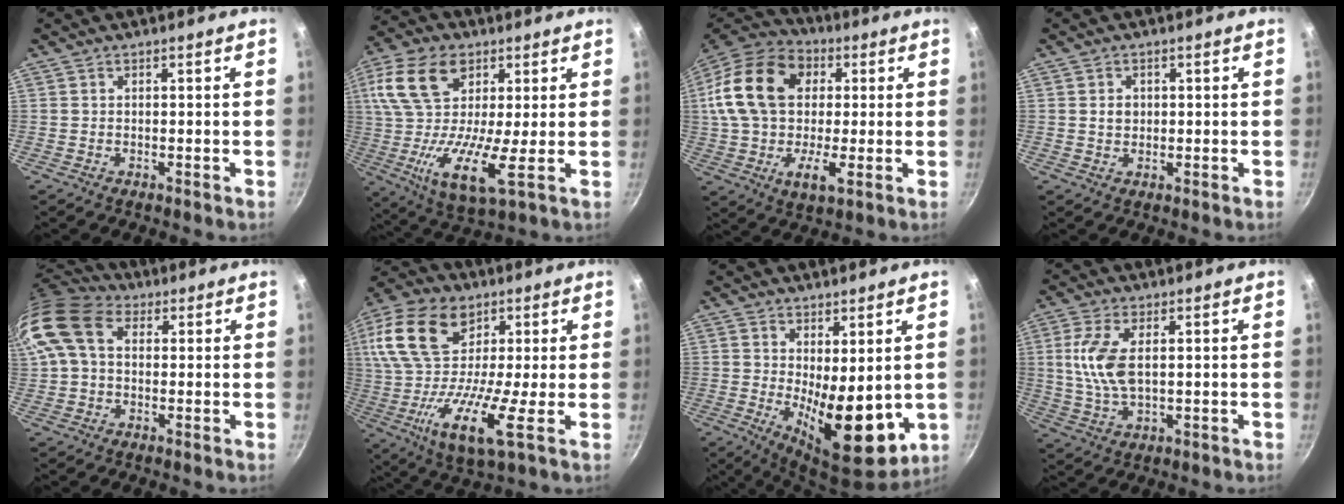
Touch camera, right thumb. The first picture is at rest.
{"total": 18.8, "force": [4.5, 9.4, 15.6], "torque": [-0.290, -0.015, 0.063]}
{"total": 22.5, "force": [3.9, 15.1, 16.2], "torque": [-0.292, 0.025, 0.052]}
{"total": 2.2, "force": [0.3, 1.9, 1.2], "torque": [-0.011, 0.003, 0.004]}
{"total": 14.3, "force": [3.0, 10.1, 9.7], "torque": [-0.190, 0.026, 0.039]}
{"total": 22.8, "force": [4.7, 11.7, 19.0], "torque": [-0.368, -0.002, 0.058]}
{"total": 12.9, "force": [0.0, 5.4, 11.7], "torque": [-0.145, -0.028, 0.015]}
{"total": 8.8, "force": [1.5, 4.3, 7.6], "torque": [-0.156, -0.001, 0.030]}